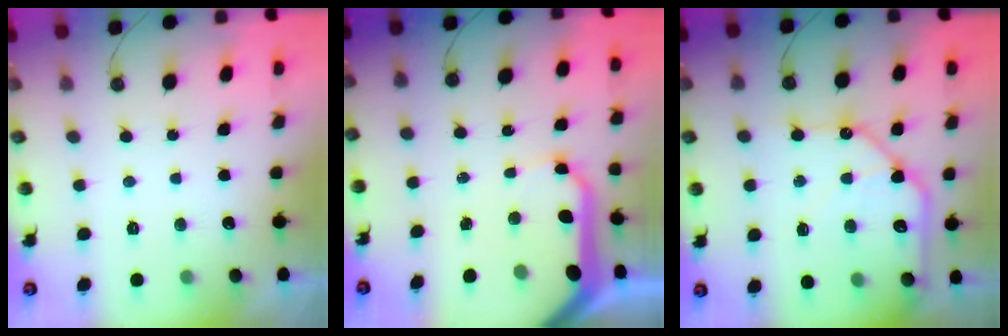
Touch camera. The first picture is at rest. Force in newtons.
{"total": 18.2, "press": 18.1, "slide": 2.2}
{"total": 14.9, "press": 14.8, "slide": 1.9}